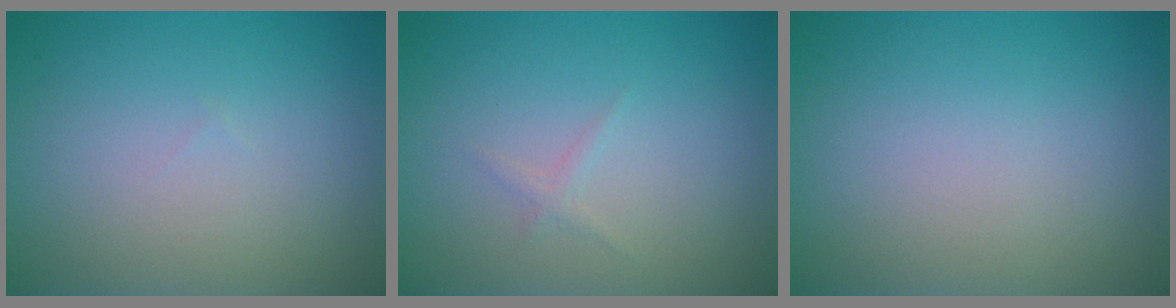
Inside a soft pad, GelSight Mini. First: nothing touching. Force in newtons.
{"total": 0.7, "press": 0.7, "slide": 0.1}
{"total": 0.0}